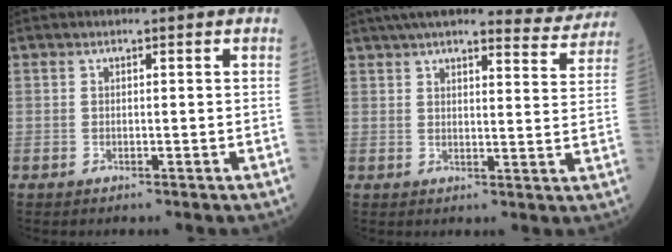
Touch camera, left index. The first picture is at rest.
{"total": 15.8, "force": [14.8, 2.0, 5.3], "torque": [-0.063, -0.007, 0.179]}